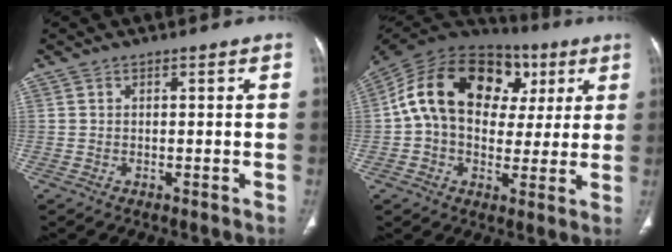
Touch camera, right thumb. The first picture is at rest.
{"total": 23.3, "force": [5.9, 16.2, 15.6], "torque": [-0.249, 0.043, 0.090]}